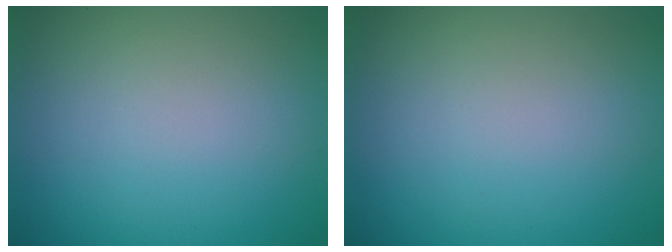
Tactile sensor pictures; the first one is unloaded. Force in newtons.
{"total": 0.0}